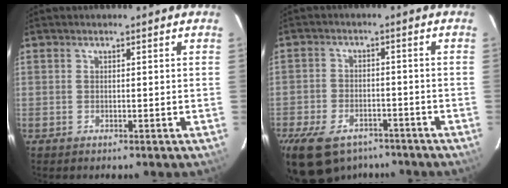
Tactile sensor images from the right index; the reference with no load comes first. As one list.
[{"total": 14.6, "force": [-9.9, 8.6, 6.5], "torque": [-0.166, 0.000, -0.151]}]